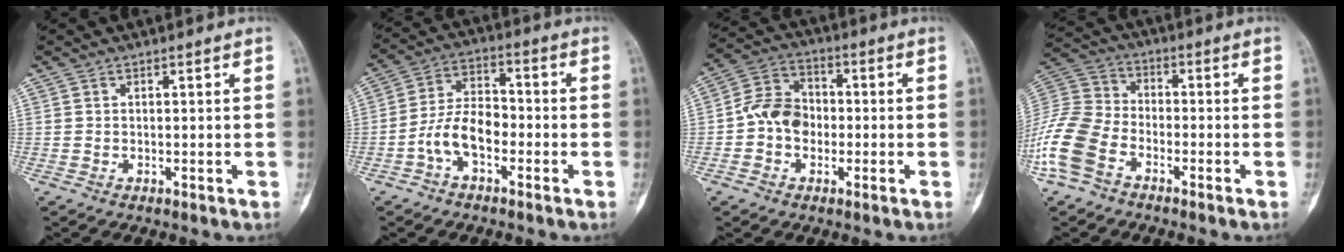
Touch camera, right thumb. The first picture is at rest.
{"total": 8.8, "force": [-3.3, 4.9, 6.5], "torque": [-0.115, 0.036, -0.070]}
{"total": 8.7, "force": [-1.3, 6.9, 5.1], "torque": [-0.073, 0.030, -0.040]}
{"total": 12.9, "force": [-6.4, 8.0, 7.8], "torque": [-0.171, 0.032, -0.139]}